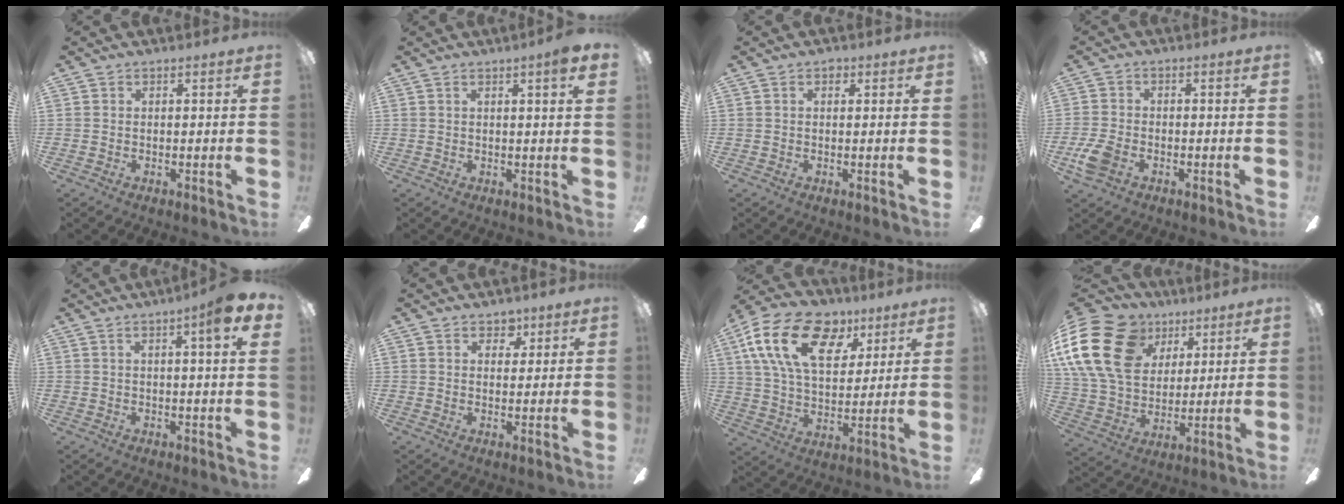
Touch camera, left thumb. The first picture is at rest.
{"total": 3.2, "force": [1.7, 0.0, 2.7], "torque": [-0.038, -0.006, 0.025]}
{"total": 1.2, "force": [0.7, 0.9, 0.4], "torque": [0.007, -0.003, 0.008]}
{"total": 5.9, "force": [-2.6, 3.8, 3.7], "torque": [-0.086, 0.004, -0.049]}
{"total": 5.7, "force": [2.8, 0.4, 4.9], "torque": [-0.067, -0.009, 0.037]}
{"total": 3.6, "force": [2.5, 2.4, 0.8], "torque": [0.007, -0.012, 0.040]}
{"total": 20.9, "force": [9.9, 12.4, 13.5], "torque": [-0.244, -0.028, 0.174]}
{"total": 23.1, "force": [8.7, 16.8, 13.2], "torque": [-0.279, -0.030, 0.162]}